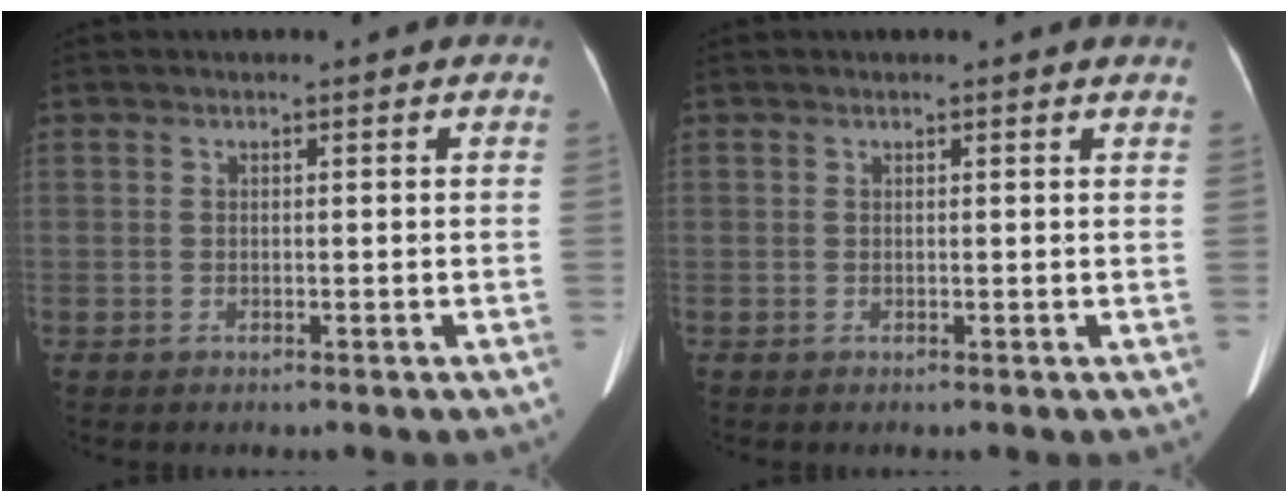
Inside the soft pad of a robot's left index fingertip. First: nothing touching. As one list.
[{"total": 0.8, "force": [0.8, -0.1, 0.2], "torque": [-0.013, -0.011, 0.003]}]